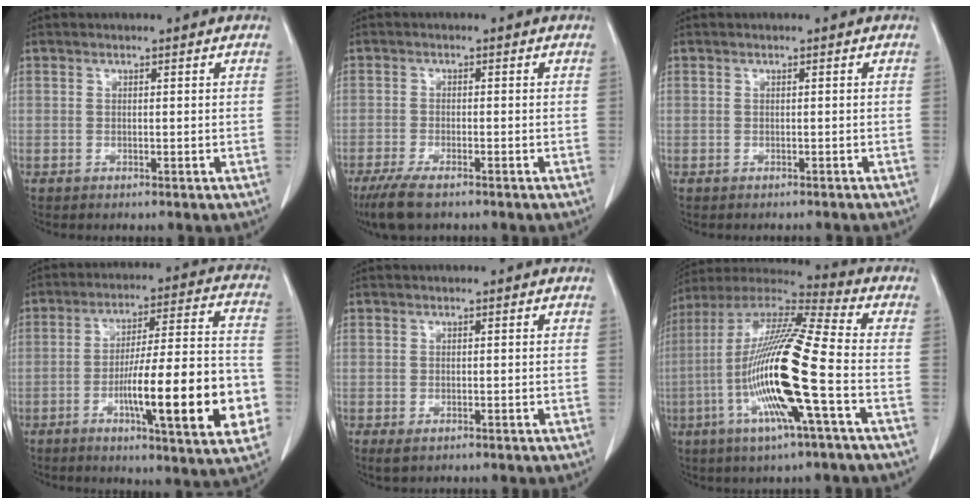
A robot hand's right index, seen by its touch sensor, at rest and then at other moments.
{"total": 5.9, "force": [-4.3, 1.2, 3.9], "torque": [-0.074, -0.016, -0.071]}
{"total": 2.1, "force": [-1.9, 0.8, 0.4], "torque": [-0.003, -0.001, -0.025]}
{"total": 20.1, "force": [-5.7, 2.2, 19.2], "torque": [-0.250, 0.007, -0.080]}
{"total": 1.5, "force": [-0.8, 0.7, 1.0], "torque": [-0.019, -0.004, -0.005]}
{"total": 19.4, "force": [-4.7, 0.5, 18.9], "torque": [-0.380, -0.010, -0.099]}